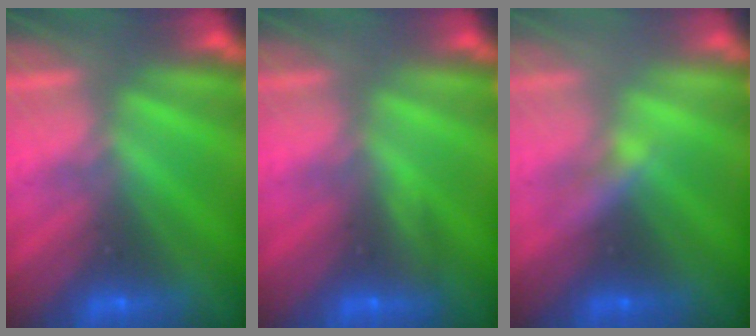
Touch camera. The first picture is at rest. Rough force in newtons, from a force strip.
{"total": 2.8}
{"total": 2.1}